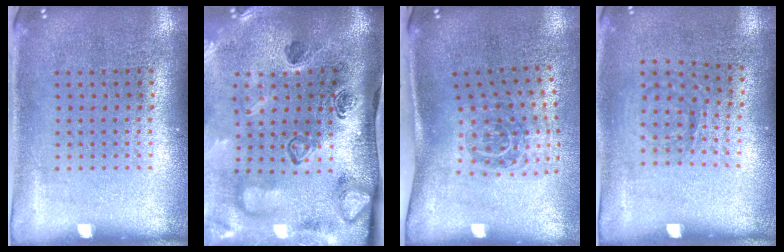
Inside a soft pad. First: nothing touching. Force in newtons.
{"total": 4.7, "press": 3.2, "slide": 3.4}
{"total": 1.9, "press": 1.2, "slide": 1.5}
{"total": 1.0, "press": 0.8, "slide": 0.6}